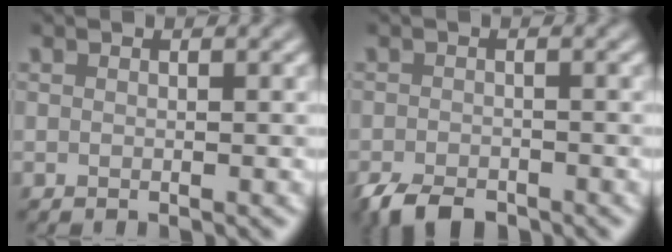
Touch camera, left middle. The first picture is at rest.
{"total": 3.6, "force": [-2.7, 1.6, 1.8], "torque": [-0.029, -0.007, -0.054]}